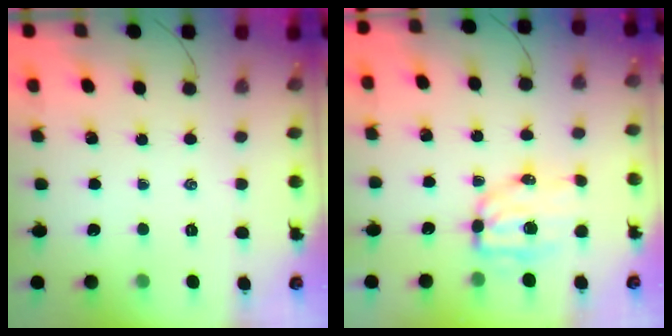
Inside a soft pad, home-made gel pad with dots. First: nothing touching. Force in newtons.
{"total": 8.1, "press": 8.0, "slide": 1.6}